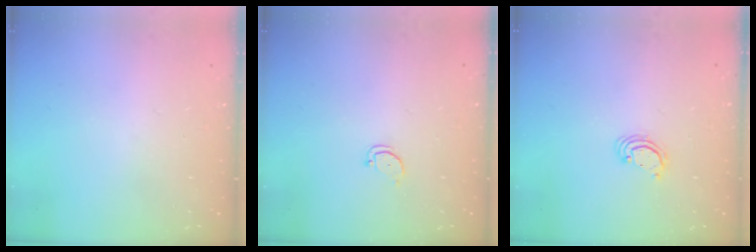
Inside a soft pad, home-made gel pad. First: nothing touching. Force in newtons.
{"total": 2.2, "press": 2.2, "slide": 0.2}
{"total": 2.2, "press": 2.2, "slide": 0.1}